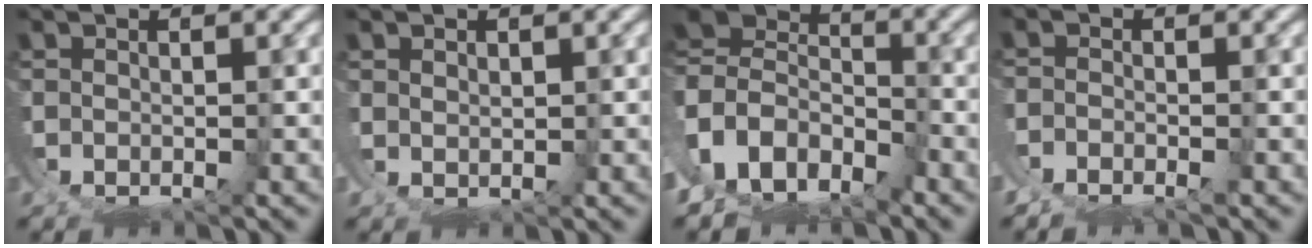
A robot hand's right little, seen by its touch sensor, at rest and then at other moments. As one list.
[{"total": 1.4, "force": [0.8, 0.7, 0.8], "torque": [-0.019, -0.008, 0.023]}, {"total": 13.7, "force": [-2.4, 11.8, 6.6], "torque": [-0.173, -0.048, -0.050]}, {"total": 2.7, "force": [-2.1, 1.5, 0.6], "torque": [-0.011, -0.004, -0.046]}]